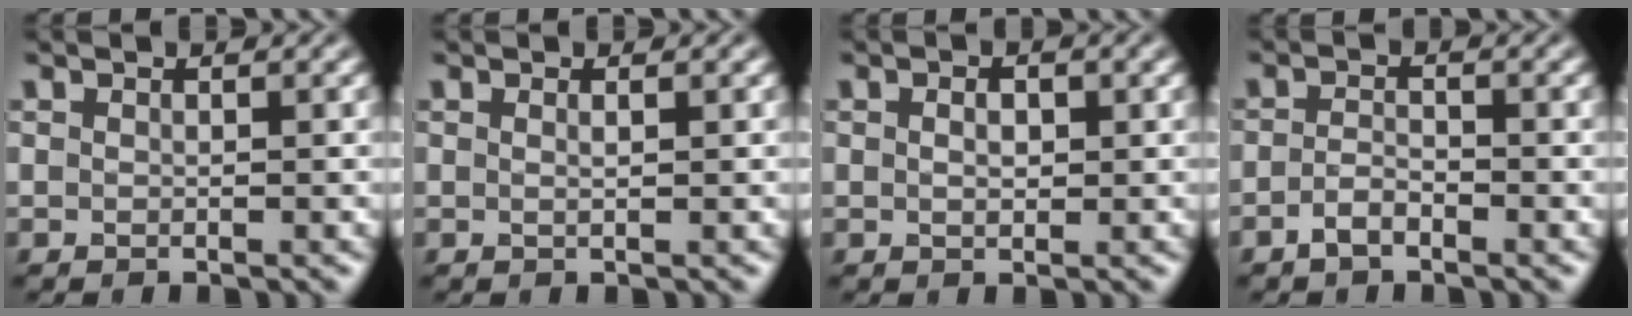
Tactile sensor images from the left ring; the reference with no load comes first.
{"total": 0.7, "force": [0.2, 0.2, 0.6], "torque": [-0.007, 0.001, 0.001]}
{"total": 1.6, "force": [0.2, 0.9, 1.3], "torque": [-0.019, -0.003, 0.007]}
{"total": 1.7, "force": [-1.1, 0.7, 1.1], "torque": [-0.025, 0.002, -0.026]}